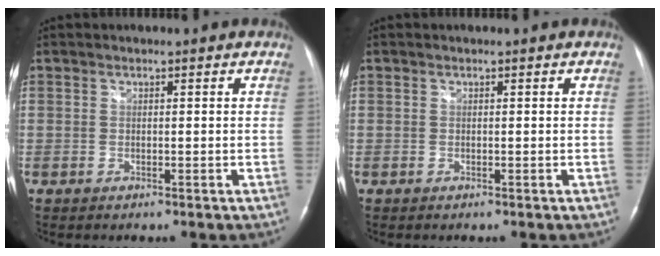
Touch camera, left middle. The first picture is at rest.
{"total": 0.0}